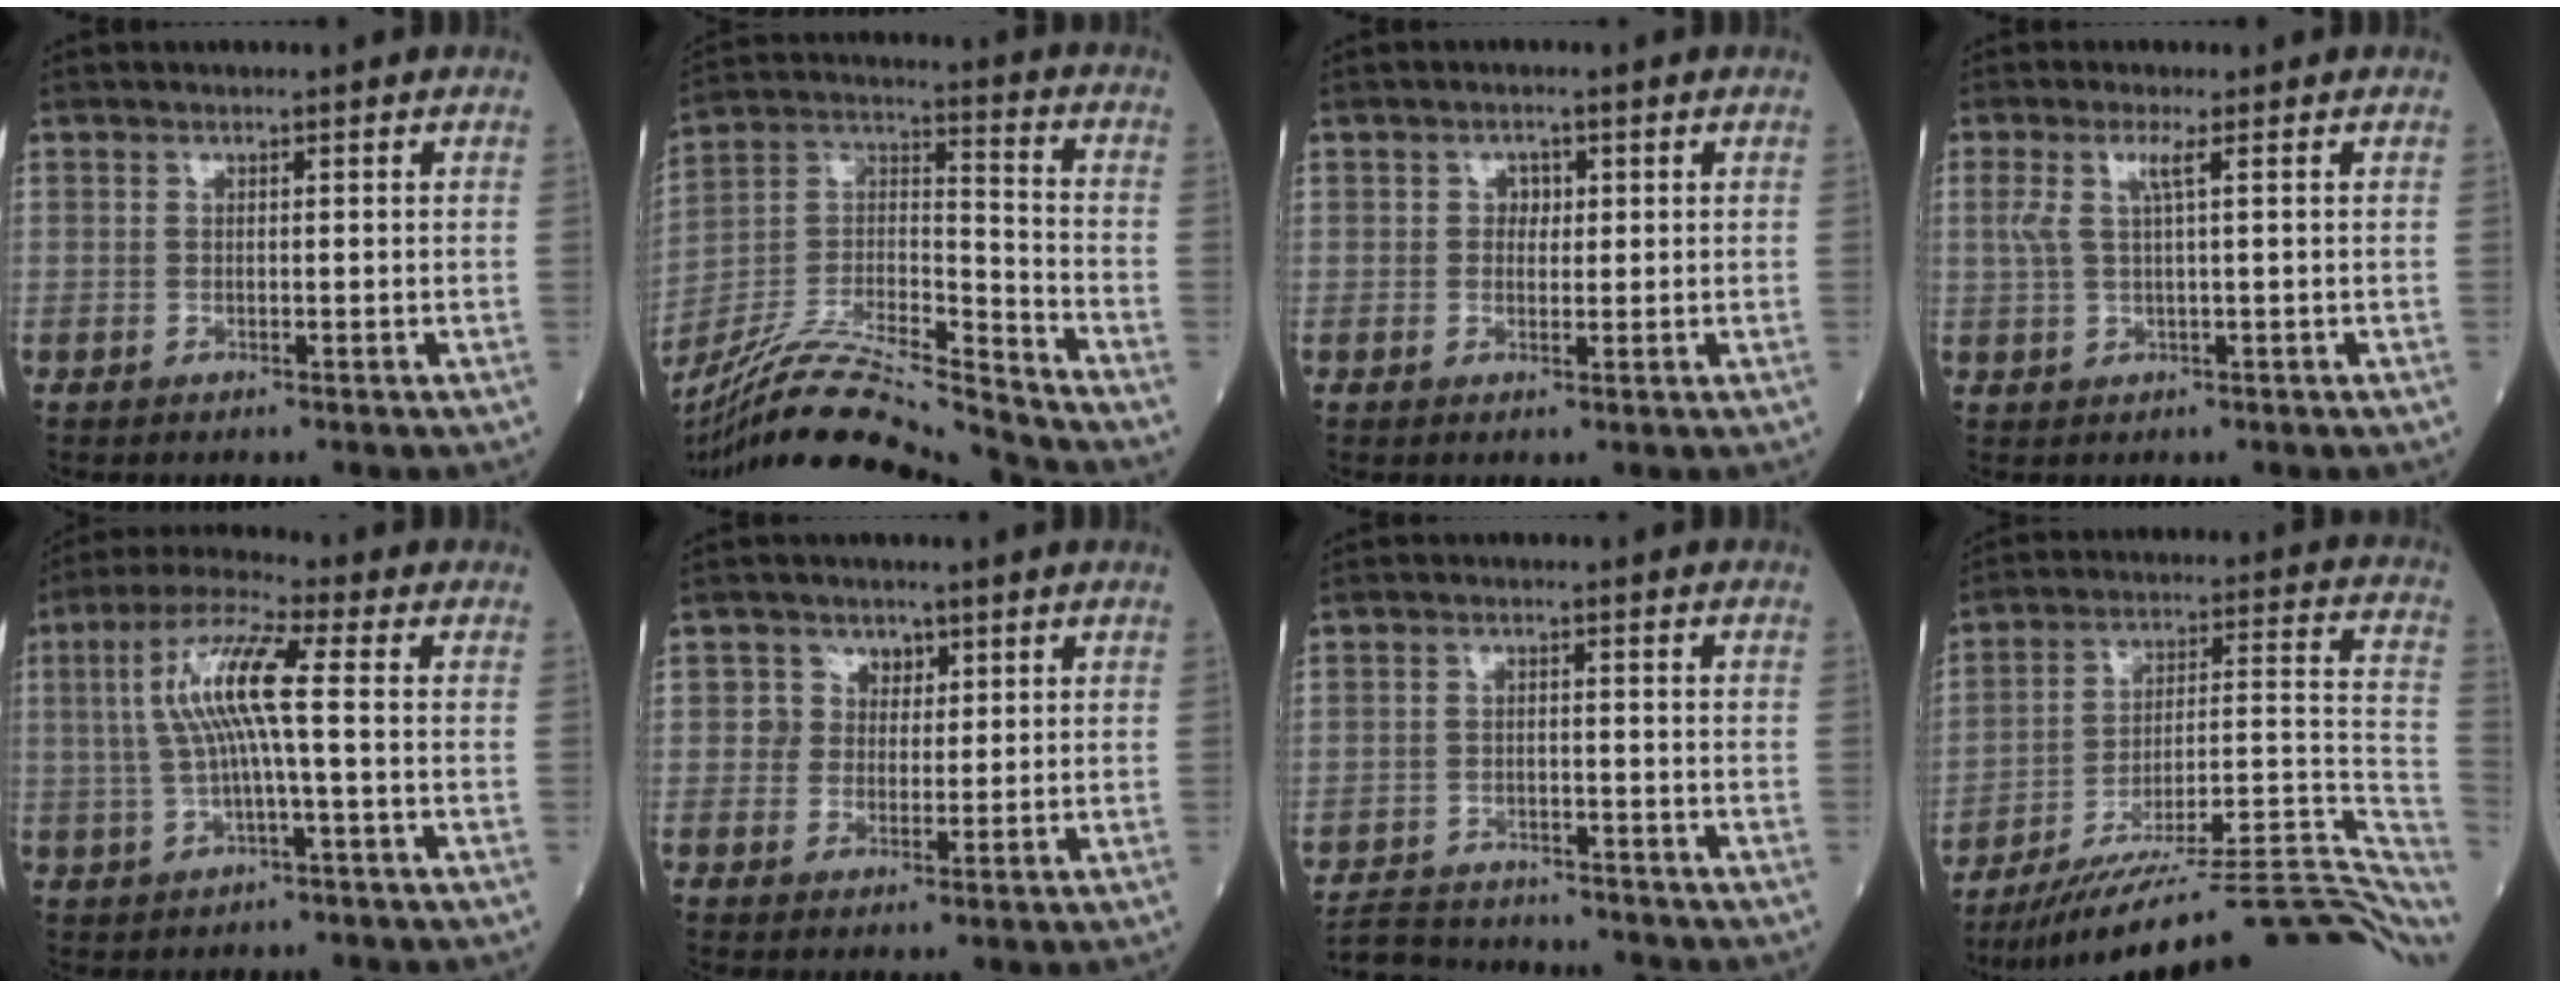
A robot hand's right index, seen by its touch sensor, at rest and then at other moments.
{"total": 20.6, "force": [-19.4, -0.7, 7.2], "torque": [-0.157, 0.006, -0.339]}
{"total": 1.8, "force": [0.5, 1.4, 1.0], "torque": [-0.010, 0.001, 0.005]}
{"total": 3.1, "force": [1.1, 0.0, 3.0], "torque": [-0.072, 0.011, 0.025]}
{"total": 9.3, "force": [0.8, 0.7, 9.2], "torque": [-0.190, 0.023, 0.013]}
{"total": 3.4, "force": [1.2, 3.2, 0.2], "torque": [0.008, 0.005, 0.015]}
{"total": 10.0, "force": [-9.6, 2.1, 2.0], "torque": [-0.039, 0.007, -0.143]}
{"total": 27.8, "force": [-22.3, 3.2, 16.3], "torque": [-0.137, 0.014, -0.322]}